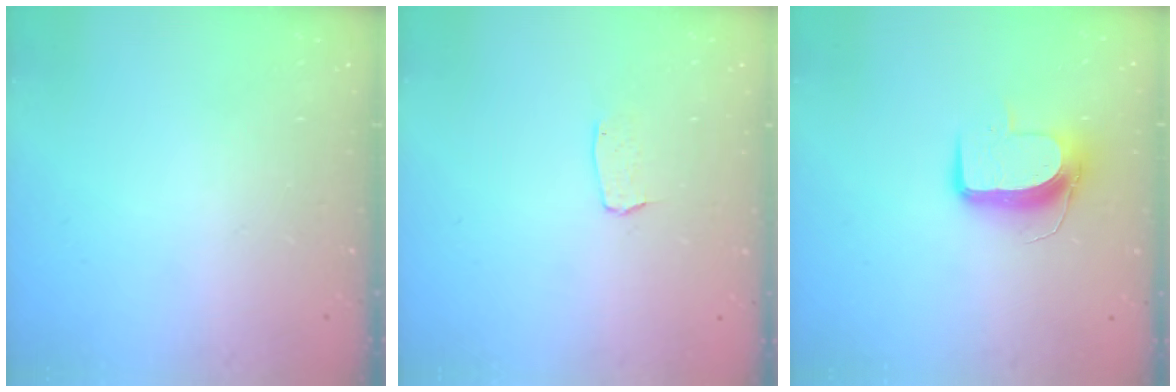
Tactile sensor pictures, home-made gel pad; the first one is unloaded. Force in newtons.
{"total": 3.0, "press": 3.0, "slide": 0.2}
{"total": 10.1, "press": 10.1, "slide": 0.2}